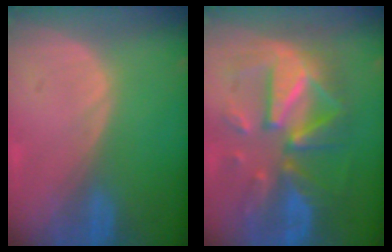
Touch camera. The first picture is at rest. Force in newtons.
{"total": 12.0, "press": 12.0, "slide": 1.2}